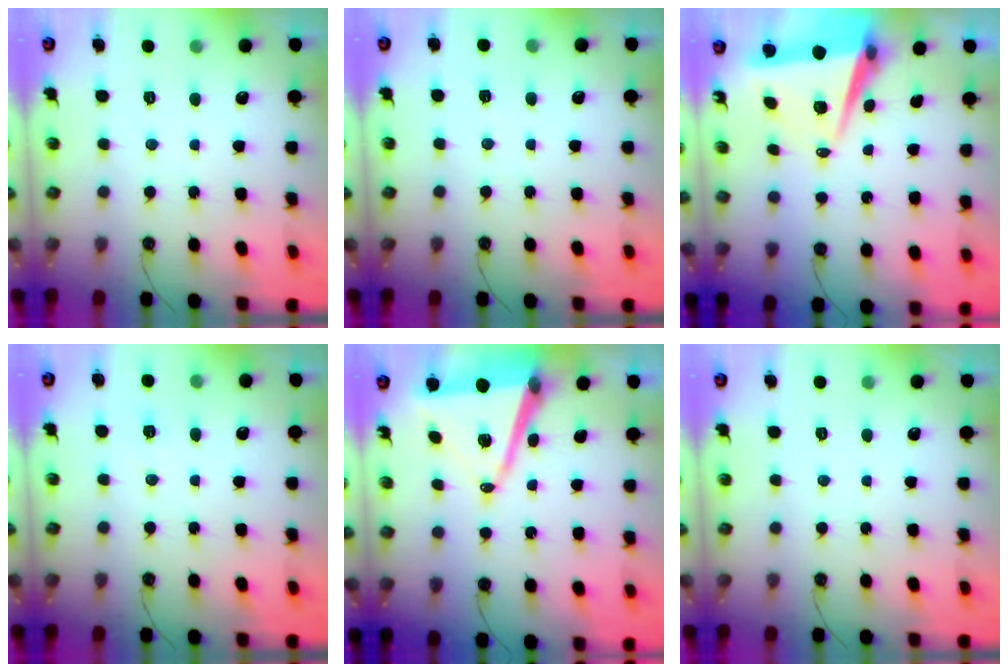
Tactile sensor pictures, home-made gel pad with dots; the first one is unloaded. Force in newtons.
{"total": 2.0, "press": 0.8, "slide": 1.8}
{"total": 7.7, "press": 6.4, "slide": 4.3}
{"total": 5.3, "press": 5.0, "slide": 1.7}
{"total": 12.3, "press": 11.6, "slide": 4.2}
{"total": 0.0}